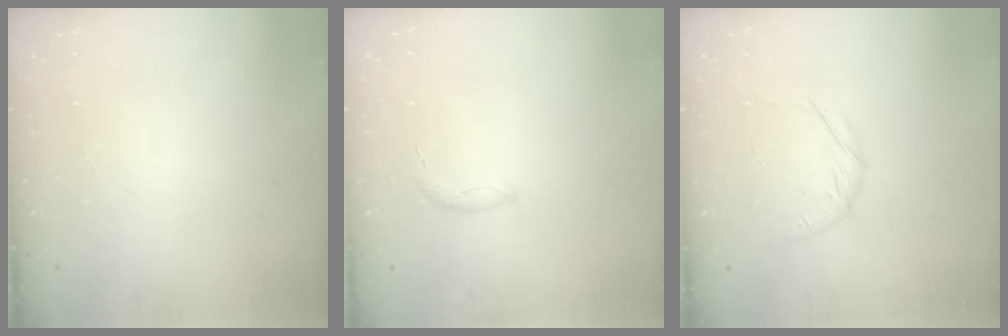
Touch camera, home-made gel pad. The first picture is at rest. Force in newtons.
{"total": 5.7, "press": 5.7, "slide": 1.0}
{"total": 7.3, "press": 7.2, "slide": 1.4}